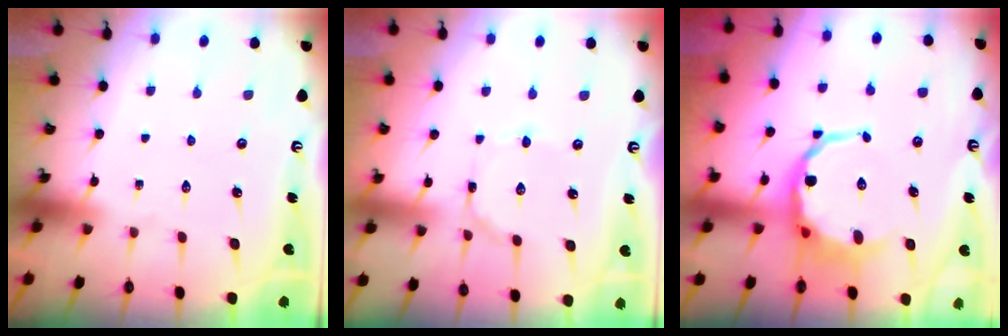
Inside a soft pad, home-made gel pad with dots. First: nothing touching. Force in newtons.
{"total": 2.5, "press": 2.5, "slide": 0.1}
{"total": 10.0, "press": 9.7, "slide": 2.5}